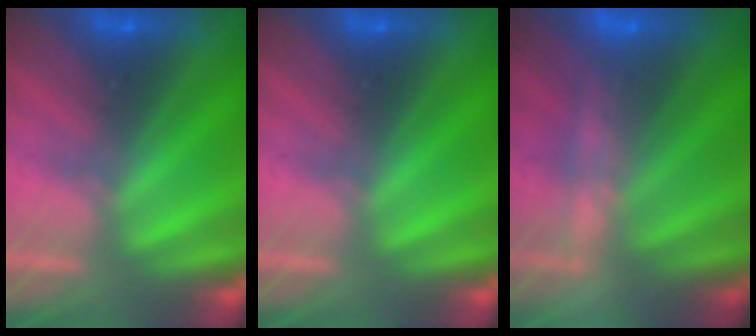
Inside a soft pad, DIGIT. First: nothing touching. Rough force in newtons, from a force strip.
{"total": 0.0}
{"total": 2.3}